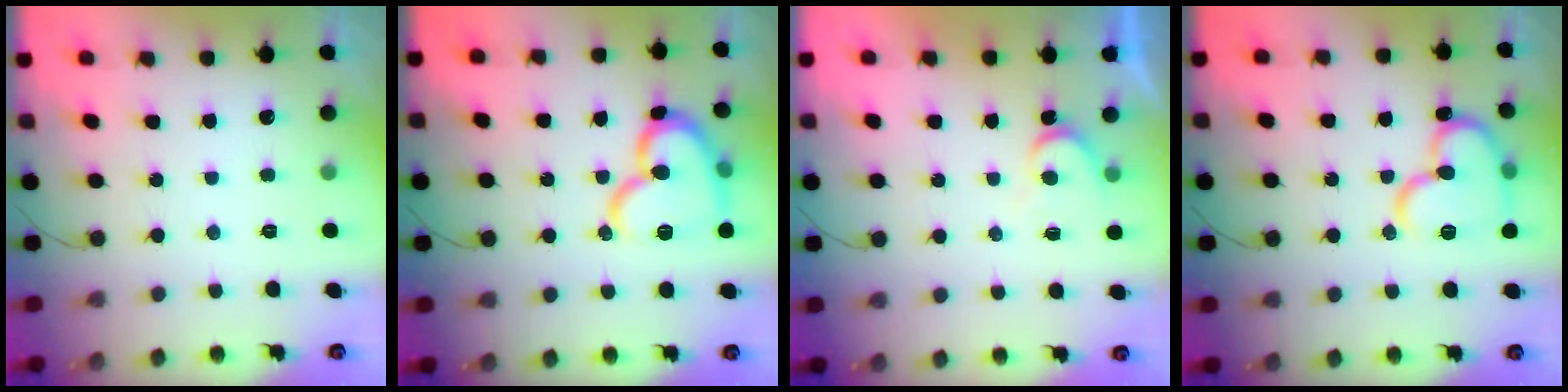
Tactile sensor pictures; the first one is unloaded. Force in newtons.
{"total": 16.5, "press": 16.4, "slide": 1.8}
{"total": 5.7, "press": 5.7, "slide": 0.4}
{"total": 16.0, "press": 15.9, "slide": 2.2}